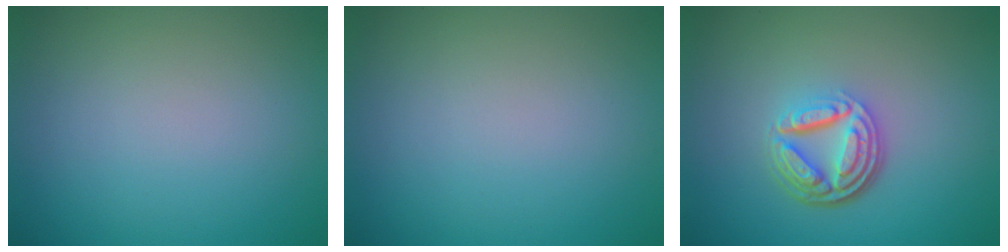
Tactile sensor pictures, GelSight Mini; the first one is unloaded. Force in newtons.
{"total": 0.0}
{"total": 5.1, "press": 3.6, "slide": 3.6}